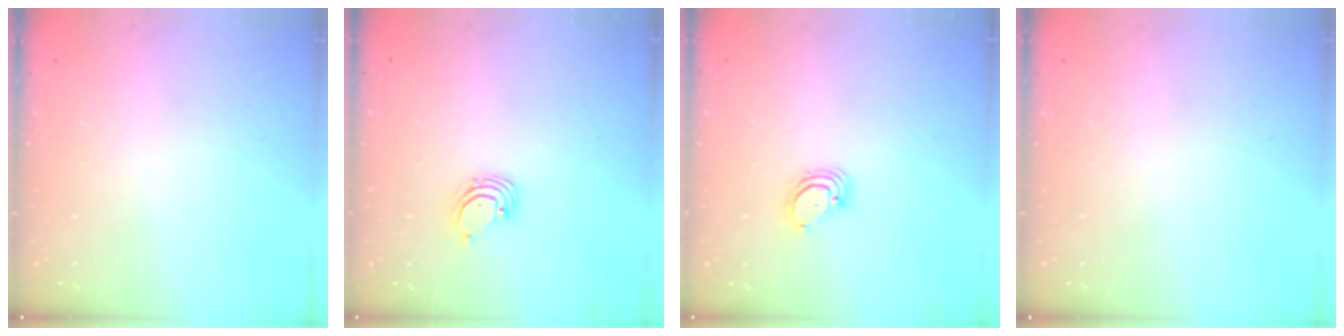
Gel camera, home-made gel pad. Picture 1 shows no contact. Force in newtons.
{"total": 1.6, "press": 1.6, "slide": 0.1}
{"total": 3.6, "press": 3.6, "slide": 0.3}
{"total": 0.0}